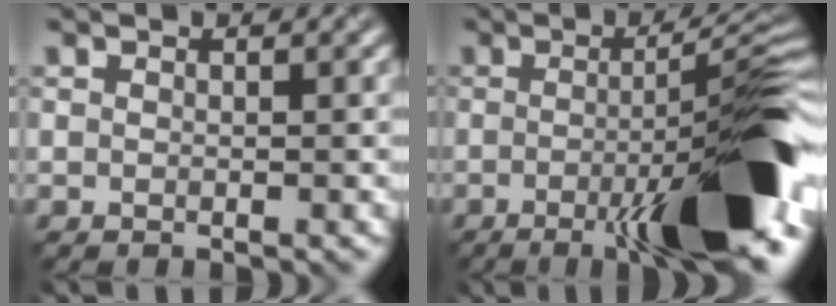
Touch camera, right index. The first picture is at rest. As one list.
[{"total": 12.4, "force": [-3.6, 1.9, 11.7], "torque": [-0.157, 0.005, -0.060]}]